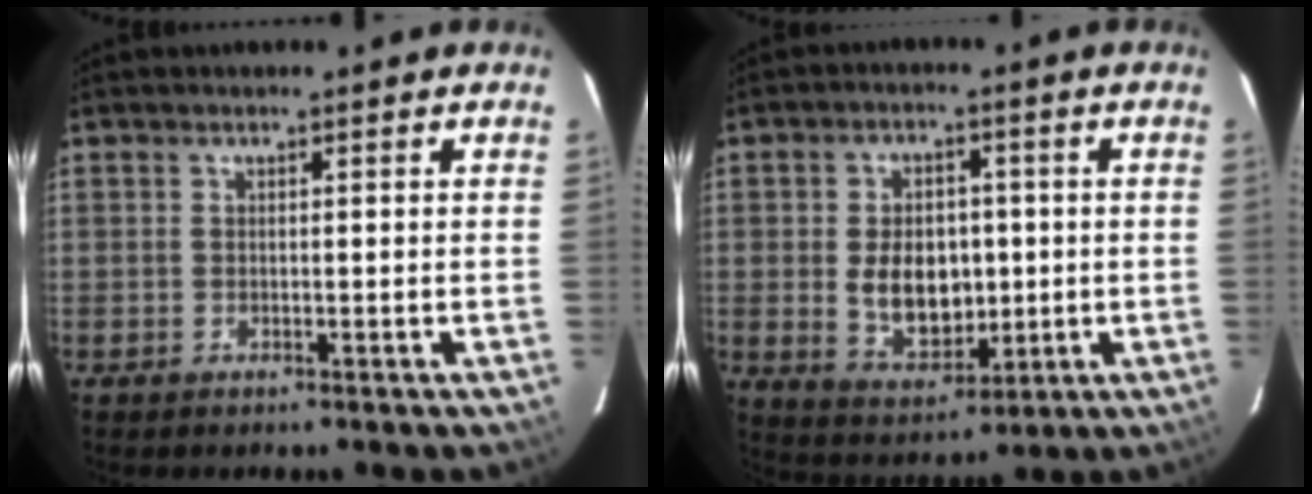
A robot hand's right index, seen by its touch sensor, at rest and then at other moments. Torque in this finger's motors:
{"motor_torque": [0.32, -0.01, 0.52, 0.04]}